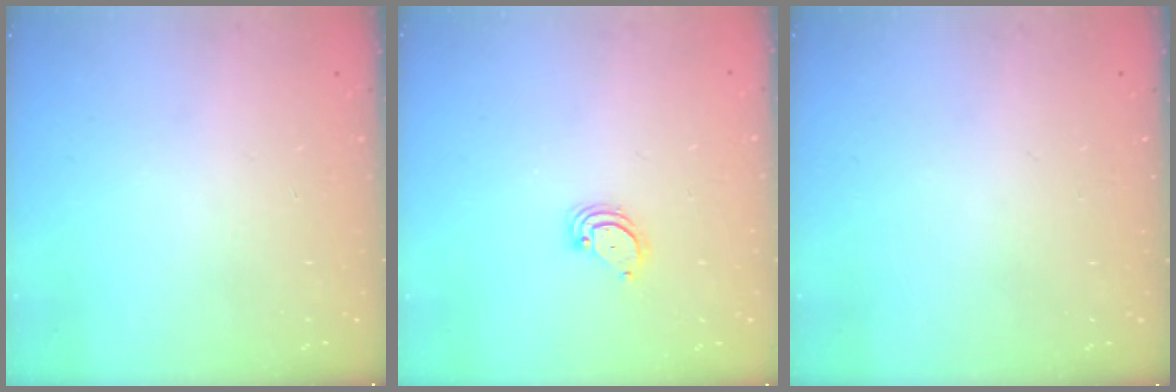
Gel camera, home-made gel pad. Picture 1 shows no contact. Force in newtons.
{"total": 3.4, "press": 3.3, "slide": 0.3}
{"total": 0.0}